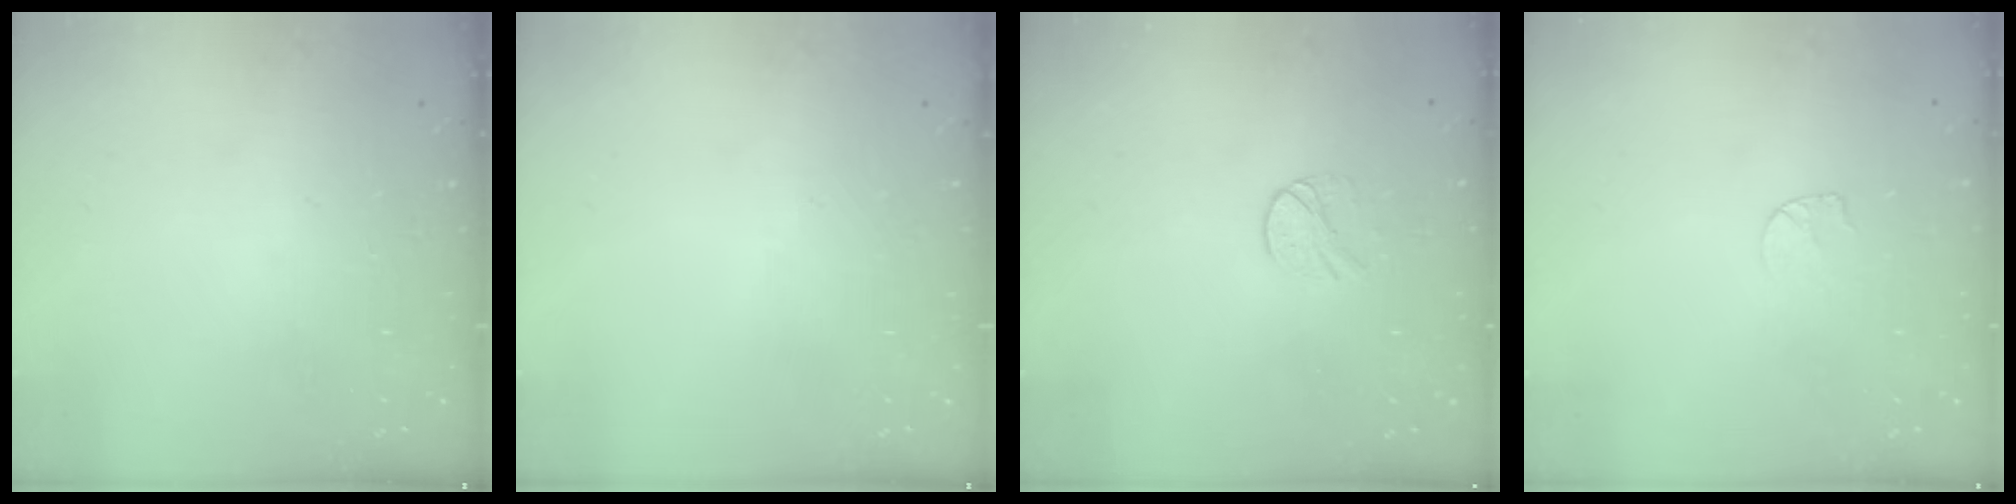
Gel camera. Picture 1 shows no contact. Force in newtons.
{"total": 0.0}
{"total": 6.6, "press": 6.6, "slide": 0.5}
{"total": 3.8, "press": 3.8, "slide": 0.4}